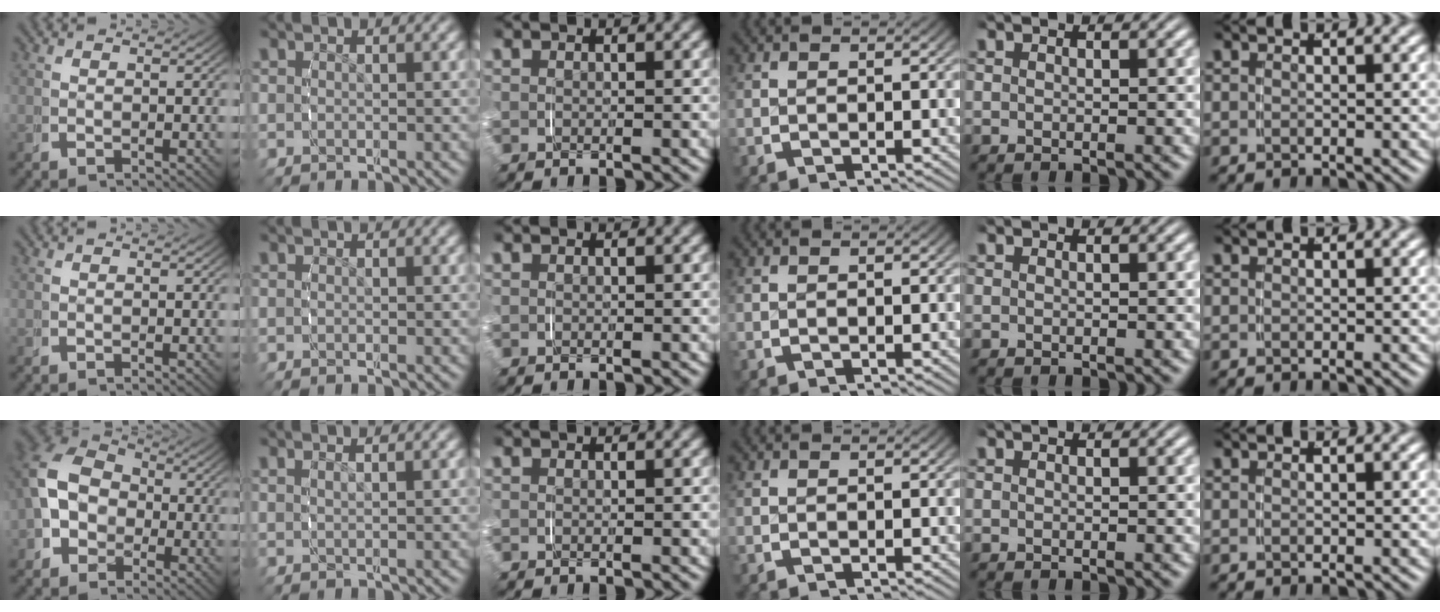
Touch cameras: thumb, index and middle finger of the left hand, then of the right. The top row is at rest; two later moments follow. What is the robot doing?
{"motion": "grasp_and_lifting", "object": "napkin"}